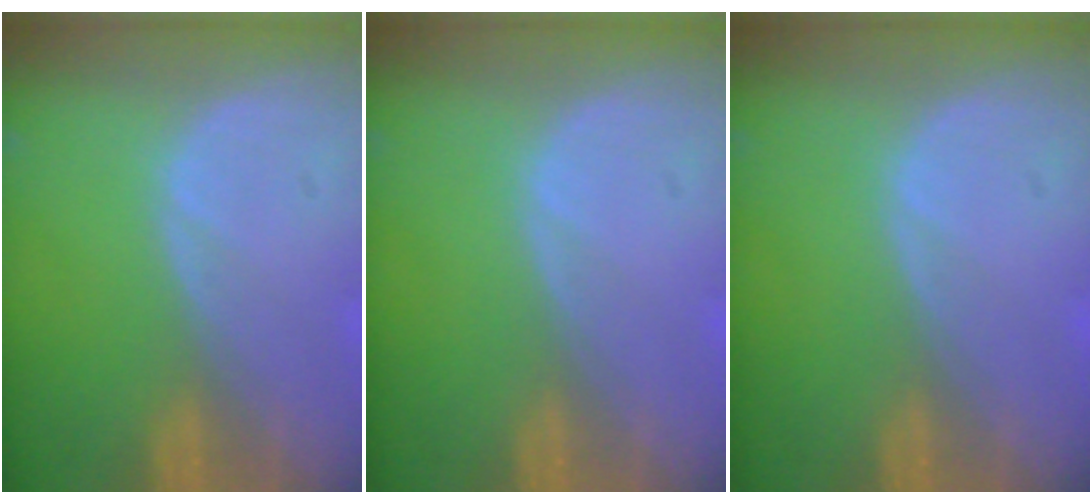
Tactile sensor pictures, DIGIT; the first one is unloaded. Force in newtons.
{"total": 0.0}
{"total": 0.0}